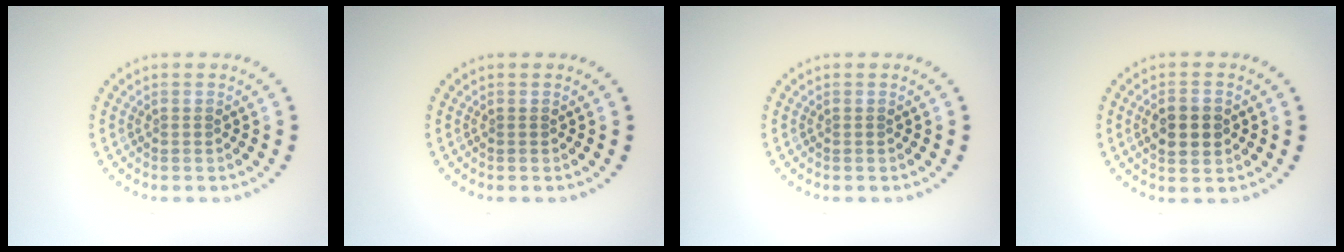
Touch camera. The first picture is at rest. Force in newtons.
{"total": 0.0}
{"total": 0.0}
{"total": 3.6, "press": 3.6, "slide": 0.2}